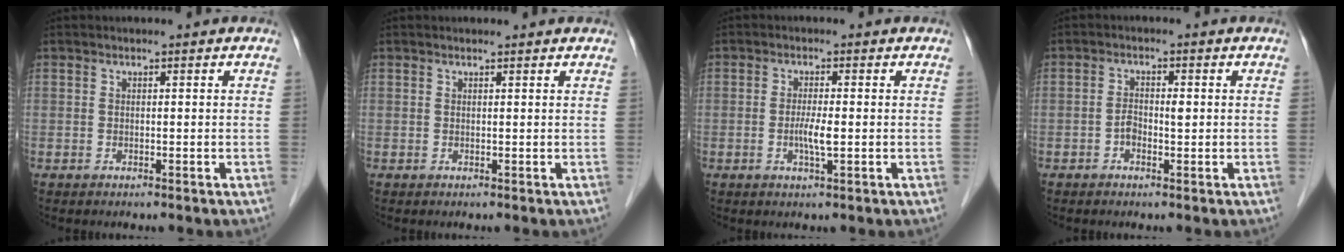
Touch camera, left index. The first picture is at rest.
{"total": 2.0, "force": [1.9, 0.5, 0.3], "torque": [-0.003, 0.009, 0.022]}
{"total": 2.8, "force": [-0.5, 0.4, 2.8], "torque": [-0.048, -0.005, -0.008]}
{"total": 2.4, "force": [-0.4, 1.1, 2.0], "torque": [-0.033, 0.009, -0.006]}